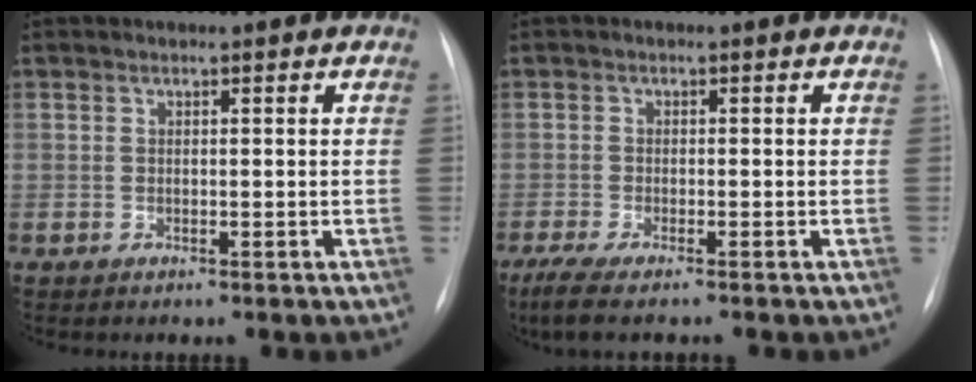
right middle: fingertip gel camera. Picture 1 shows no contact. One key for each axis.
{"total": 5.3, "fx": -4.1, "fy": 0.3, "fz": 3.3, "tx": -0.063, "ty": -0.016, "tz": -0.070}